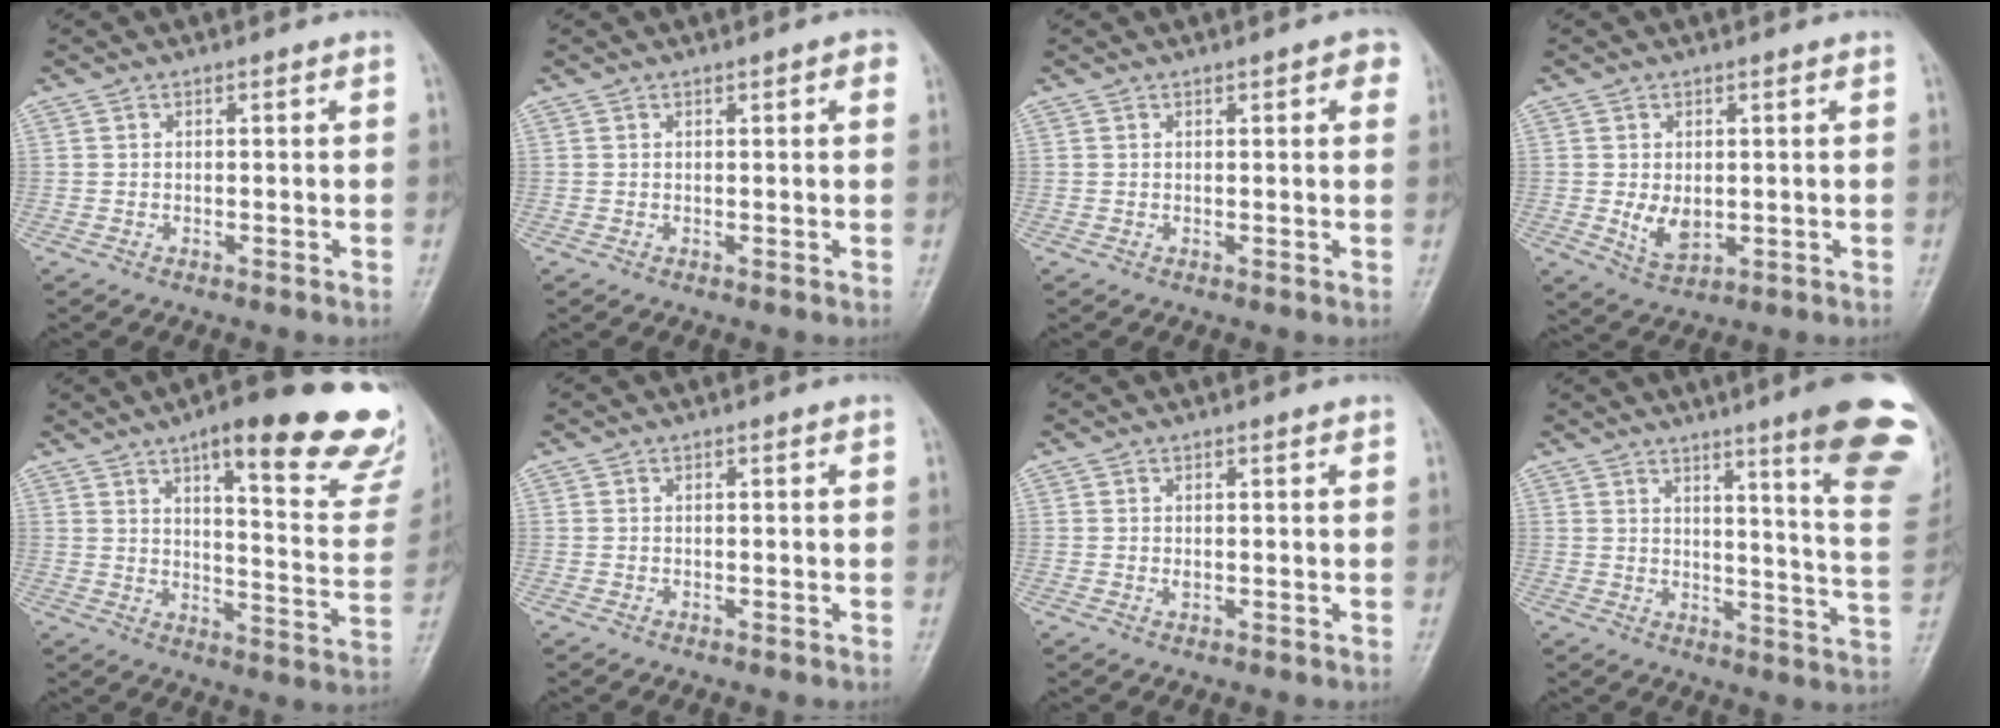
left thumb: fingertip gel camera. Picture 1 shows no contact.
{"total": 1.9, "force": [0.9, 0.5, 1.7], "torque": [-0.019, 0.001, 0.008]}
{"total": 3.2, "force": [1.5, 1.0, 2.6], "torque": [-0.022, 0.000, 0.012]}
{"total": 4.9, "force": [0.0, 3.2, 3.7], "torque": [-0.054, -0.012, 0.013]}
{"total": 25.7, "force": [16.2, 6.4, 18.9], "torque": [-0.212, -0.067, 0.206]}
{"total": 0.0}
{"total": 0.9, "force": [0.4, 0.5, 0.7], "torque": [-0.009, -0.002, 0.006]}
{"total": 19.1, "force": [11.5, 1.5, 15.1], "torque": [-0.165, -0.070, 0.138]}